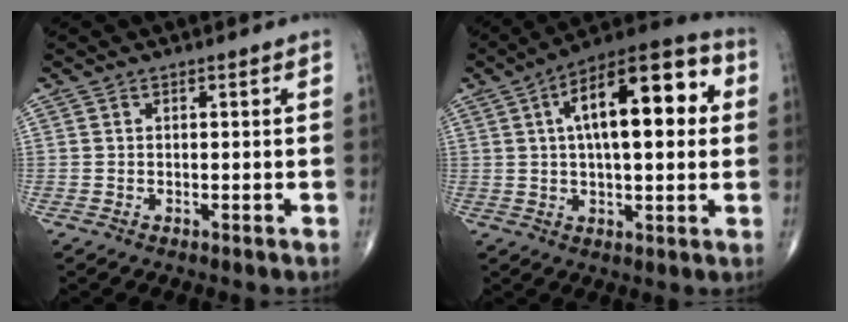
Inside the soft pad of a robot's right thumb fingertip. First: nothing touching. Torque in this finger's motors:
{"motor_torque": [1.06, 3.95, 1.95, 0.37, 0.15]}